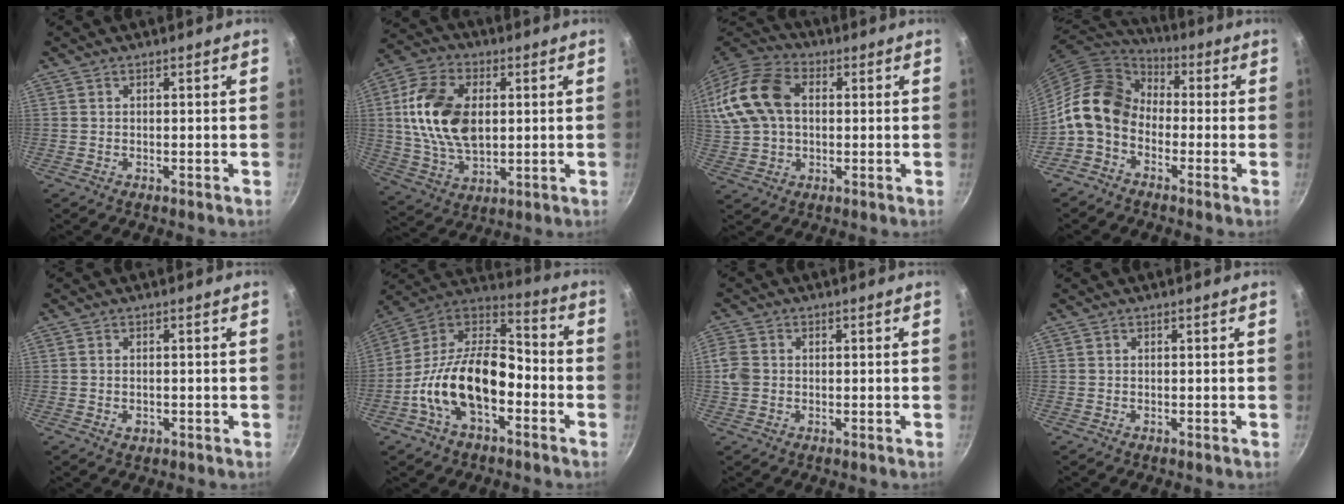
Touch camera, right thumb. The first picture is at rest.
{"total": 17.0, "force": [2.2, 10.7, 13.0], "torque": [-0.229, -0.004, 0.040]}
{"total": 17.2, "force": [3.0, 12.0, 11.9], "torque": [-0.236, 0.025, 0.045]}
{"total": 12.5, "force": [-2.1, 9.5, 7.9], "torque": [-0.114, 0.041, -0.062]}
{"total": 1.6, "force": [-0.4, 1.1, 1.1], "torque": [-0.016, 0.000, -0.006]}
{"total": 19.6, "force": [-5.9, 11.2, 15.0], "torque": [-0.242, 0.062, -0.126]}
{"total": 4.2, "force": [0.0, 3.6, 2.3], "torque": [-0.040, 0.006, -0.005]}
{"total": 0.0}